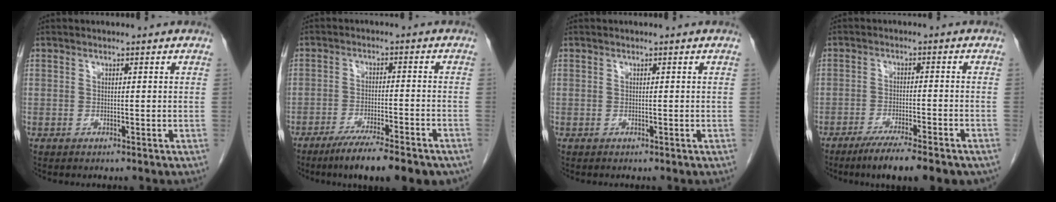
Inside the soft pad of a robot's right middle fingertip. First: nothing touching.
{"total": 13.0, "force": [-10.1, 1.8, 8.1], "torque": [-0.103, -0.018, -0.149]}
{"total": 0.0}
{"total": 10.3, "force": [-7.9, 1.0, 6.5], "torque": [-0.090, -0.020, -0.116]}